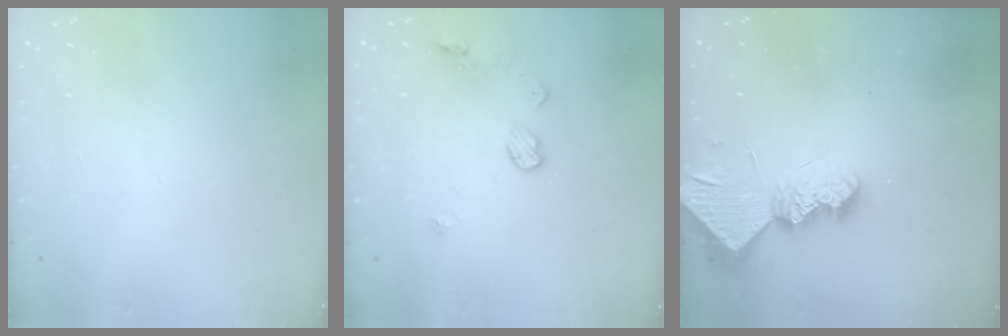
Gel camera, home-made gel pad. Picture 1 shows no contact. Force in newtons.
{"total": 7.1, "press": 7.1, "slide": 0.4}
{"total": 9.6, "press": 9.6, "slide": 0.9}